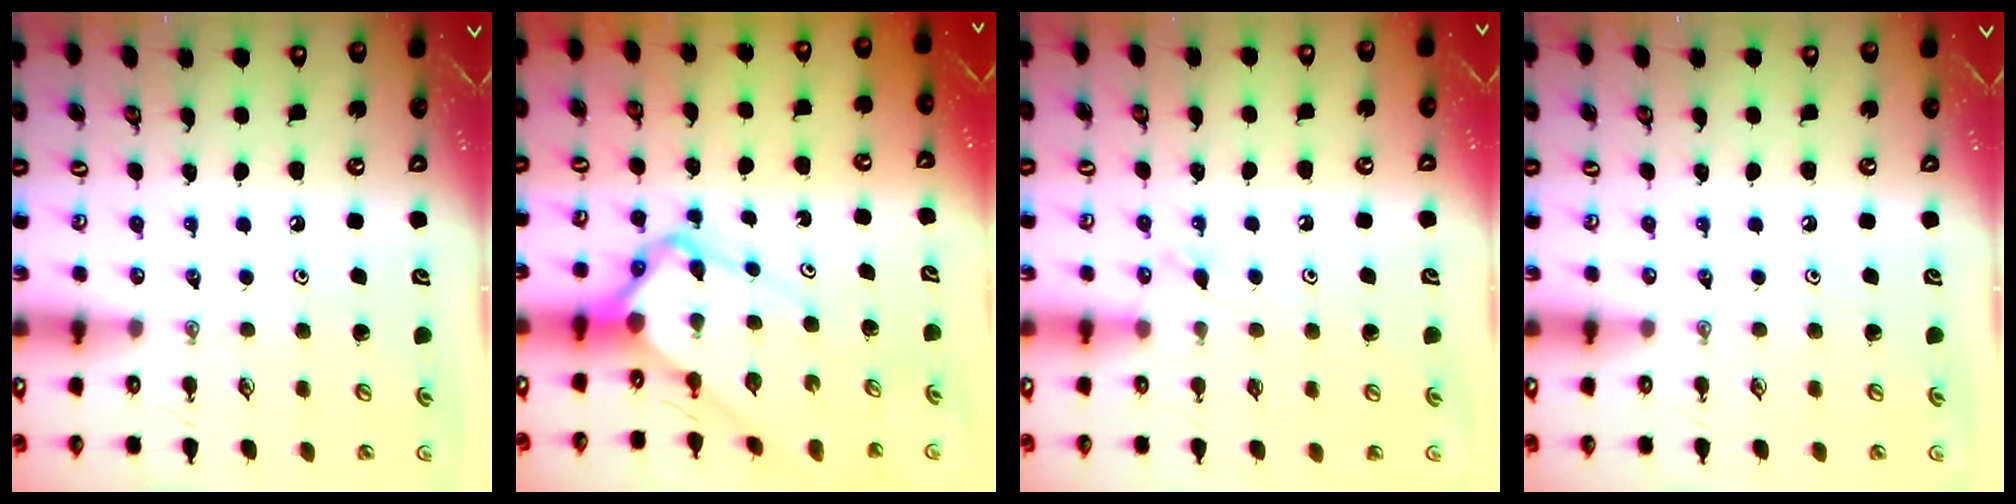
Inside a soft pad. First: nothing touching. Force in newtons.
{"total": 7.2, "press": 7.2, "slide": 0.6}
{"total": 7.6, "press": 7.6, "slide": 0.5}
{"total": 0.0}